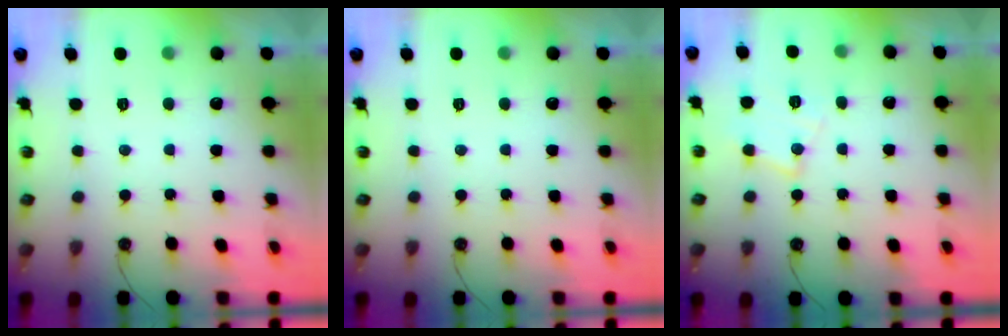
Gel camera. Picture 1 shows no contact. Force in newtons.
{"total": 0.0}
{"total": 9.2, "press": 9.2, "slide": 0.6}